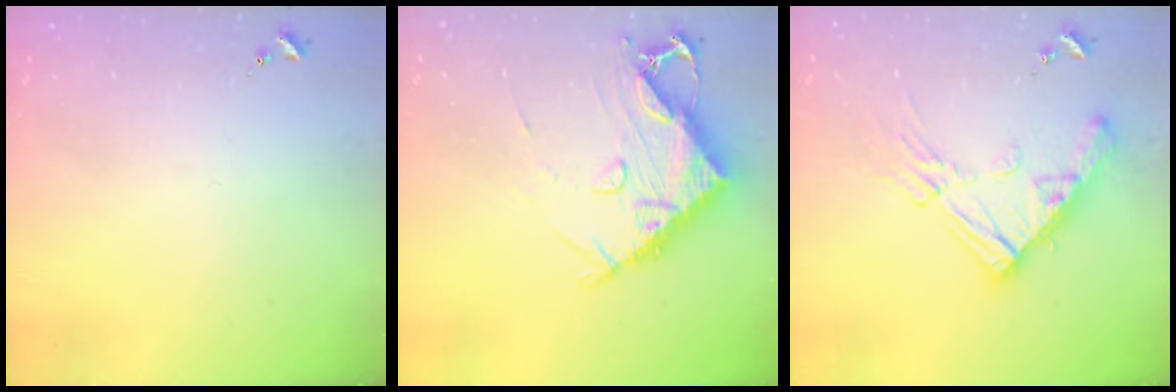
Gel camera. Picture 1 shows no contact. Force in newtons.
{"total": 13.0, "press": 12.9, "slide": 1.5}
{"total": 16.4, "press": 16.4, "slide": 1.8}